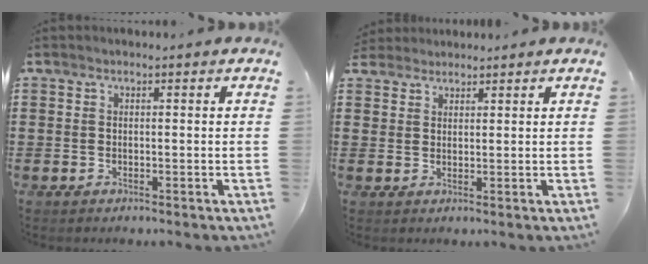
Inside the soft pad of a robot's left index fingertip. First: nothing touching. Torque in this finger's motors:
{"motor_torque": [0.01, -0.02, -0.06, -0.03]}